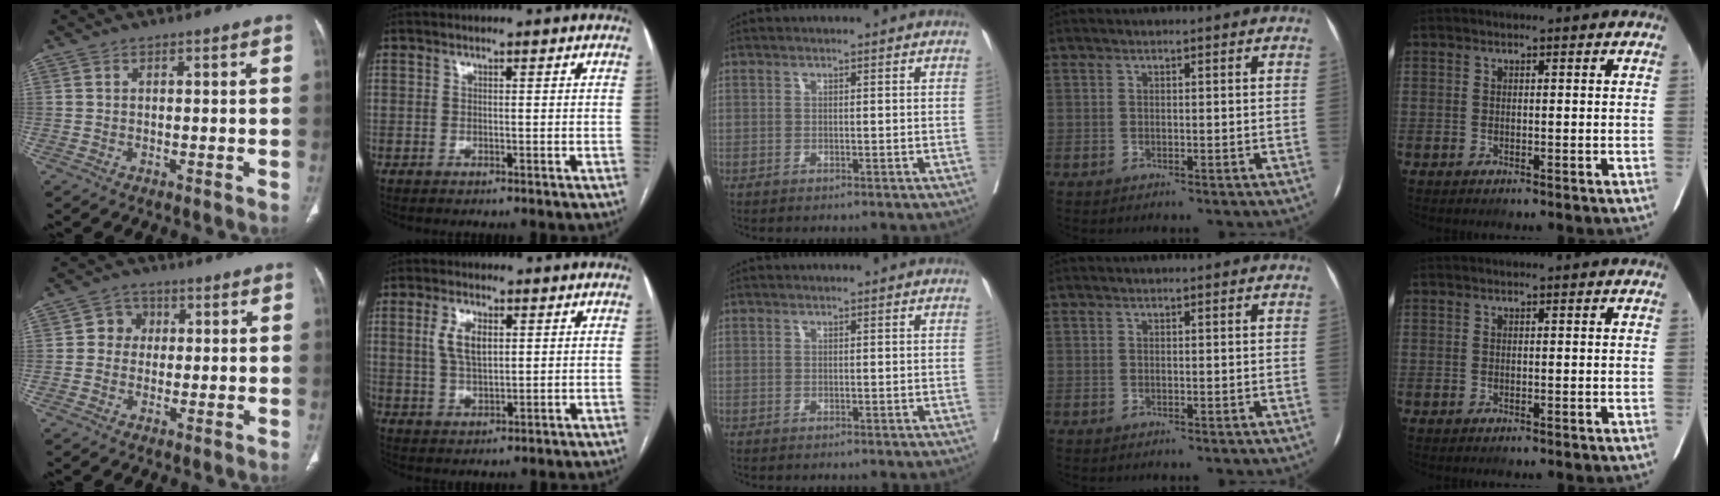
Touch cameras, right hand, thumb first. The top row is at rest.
{"thumb": {"total": 4.3, "force": [0.5, 4.0, 1.4], "torque": [0.008, 0.009, 0.000]}, "index": {"total": 5.4, "force": [1.6, 2.3, 4.6], "torque": [-0.100, 0.004, 0.035]}}